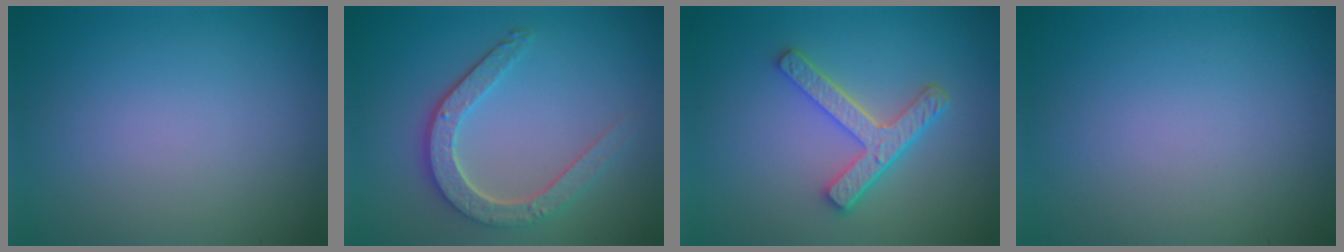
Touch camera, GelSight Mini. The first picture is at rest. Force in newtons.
{"total": 4.5, "press": 3.6, "slide": 2.7}
{"total": 4.3, "press": 3.3, "slide": 2.8}
{"total": 0.0}